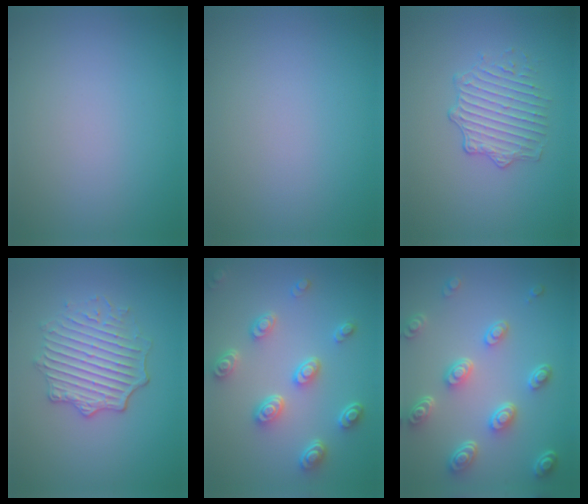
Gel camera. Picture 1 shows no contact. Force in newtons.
{"total": 0.0}
{"total": 2.6, "press": 2.0, "slide": 1.6}
{"total": 4.5, "press": 3.9, "slide": 2.3}
{"total": 4.9, "press": 3.9, "slide": 3.0}
{"total": 5.2, "press": 3.8, "slide": 3.5}